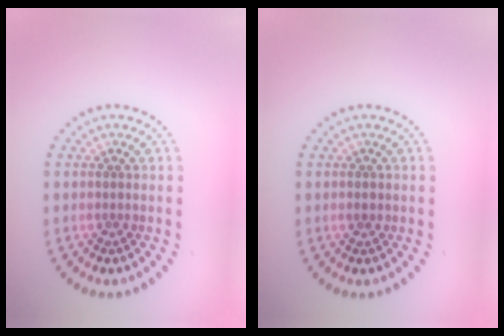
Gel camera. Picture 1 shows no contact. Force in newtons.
{"total": 1.0, "press": 1.0, "slide": 0.2}